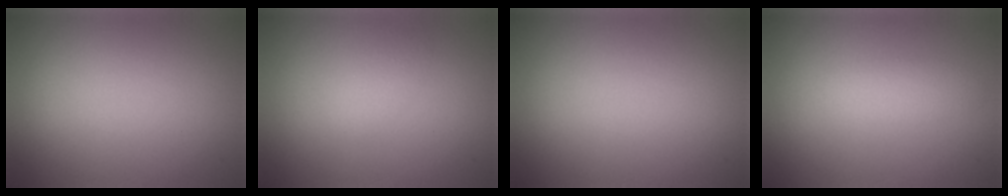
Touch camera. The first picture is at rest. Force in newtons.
{"total": 1.2, "press": 1.2, "slide": 0.1}
{"total": 0.0}
{"total": 1.6, "press": 1.6, "slide": 0.0}